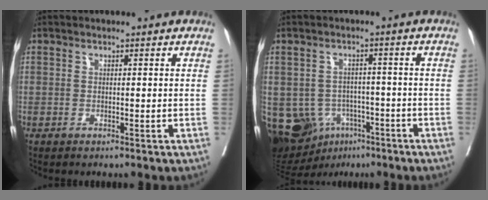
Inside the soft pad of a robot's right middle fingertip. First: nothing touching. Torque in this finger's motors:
{"motor_torque": [0.16, -0.14, 0.07, -0.01]}